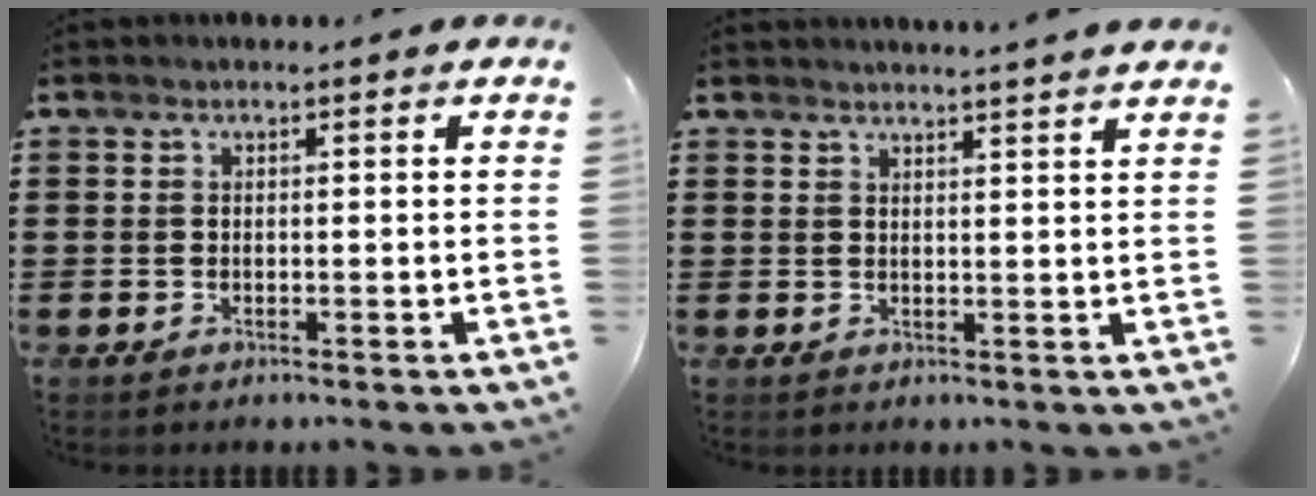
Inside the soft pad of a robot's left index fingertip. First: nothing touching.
{"total": 2.3, "force": [2.2, -0.6, 0.2], "torque": [-0.002, -0.011, 0.040]}